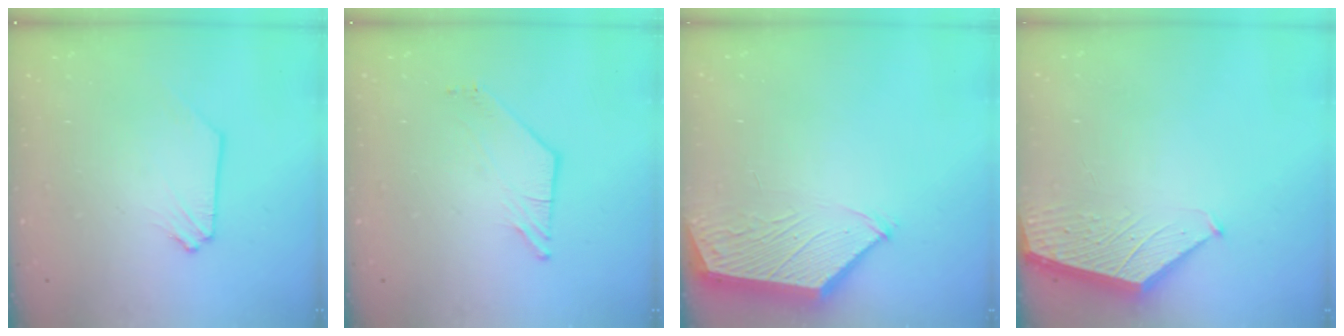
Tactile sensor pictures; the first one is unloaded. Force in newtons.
{"total": 3.4, "press": 3.4, "slide": 0.3}
{"total": 3.2, "press": 3.1, "slide": 0.4}
{"total": 1.8, "press": 1.8, "slide": 0.2}